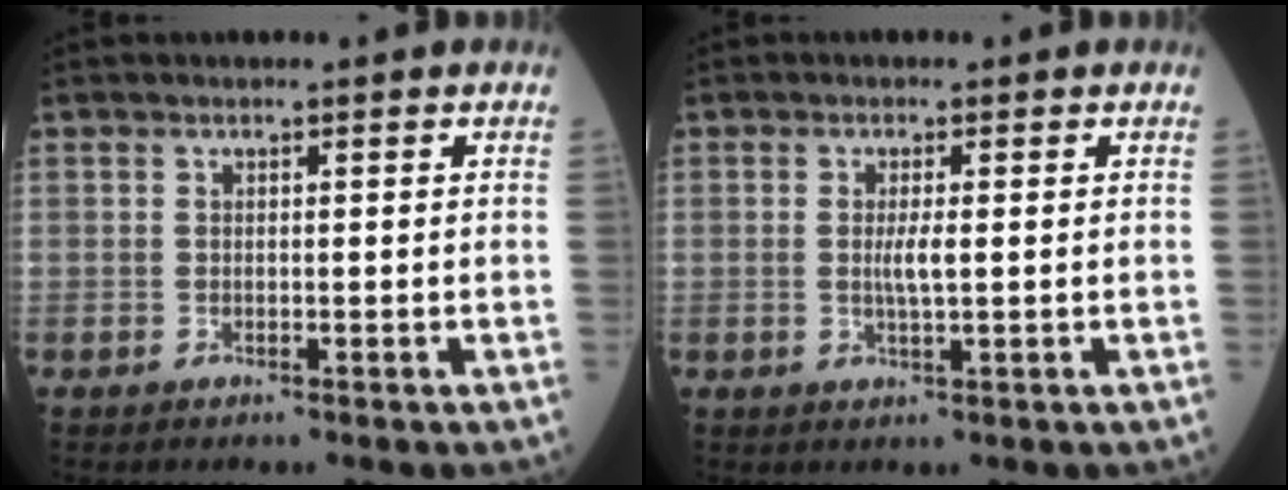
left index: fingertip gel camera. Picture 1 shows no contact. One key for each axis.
{"total": 2.2, "fx": 0.0, "fy": 0.2, "fz": 2.2, "tx": -0.042, "ty": -0.004, "tz": 0.001}